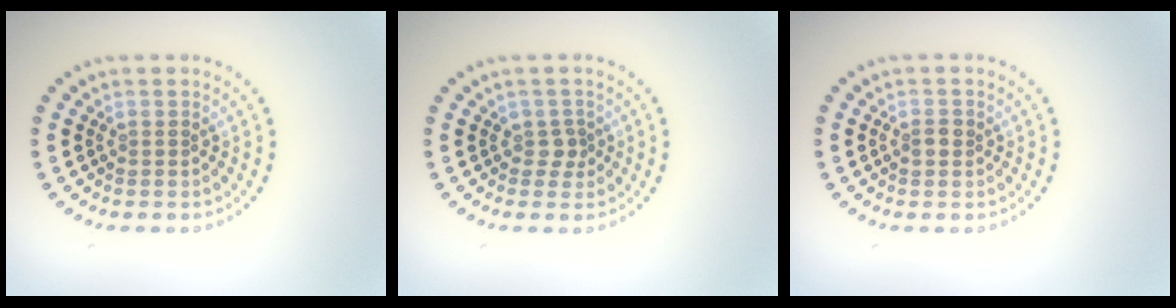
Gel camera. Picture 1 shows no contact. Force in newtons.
{"total": 1.3, "press": 1.0, "slide": 0.7}
{"total": 1.1, "press": 1.1, "slide": 0.0}